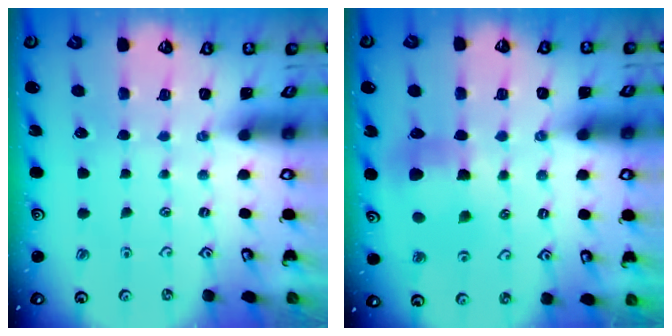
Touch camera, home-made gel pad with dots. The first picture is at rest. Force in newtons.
{"total": 8.0, "press": 8.0, "slide": 0.6}